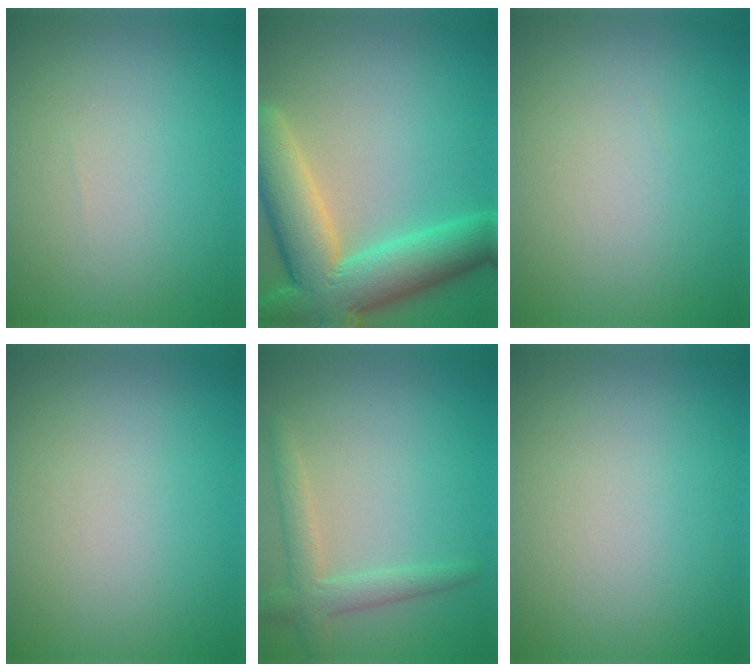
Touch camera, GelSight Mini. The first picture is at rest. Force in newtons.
{"total": 10.6, "press": 10.6, "slide": 0.9}
{"total": 0.0}
{"total": 0.0}
{"total": 2.7, "press": 2.7, "slide": 0.1}
{"total": 0.0}